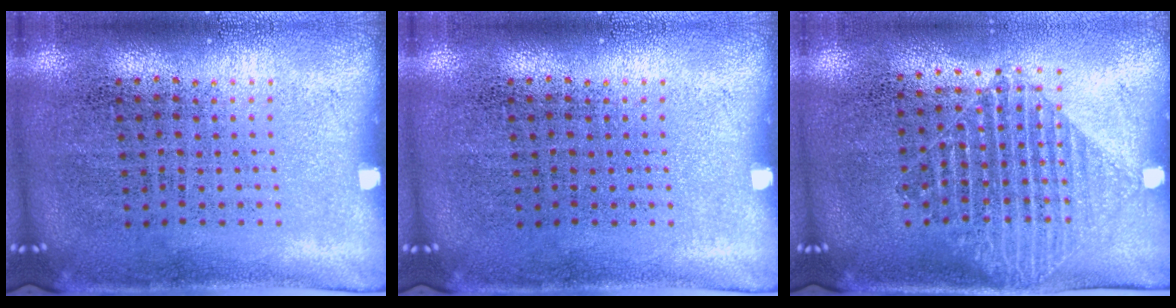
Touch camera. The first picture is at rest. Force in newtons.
{"total": 0.0}
{"total": 1.4, "press": 1.2, "slide": 0.8}